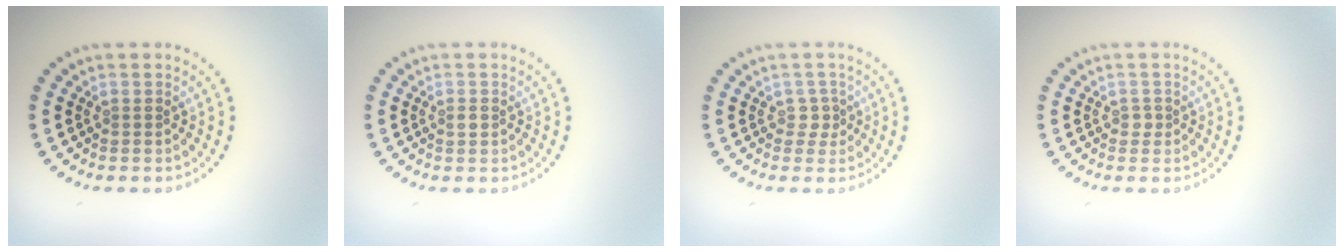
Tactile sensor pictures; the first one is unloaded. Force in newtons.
{"total": 0.7, "press": 0.7, "slide": 0.3}
{"total": 1.1, "press": 0.9, "slide": 0.7}
{"total": 0.9, "press": 0.7, "slide": 0.5}